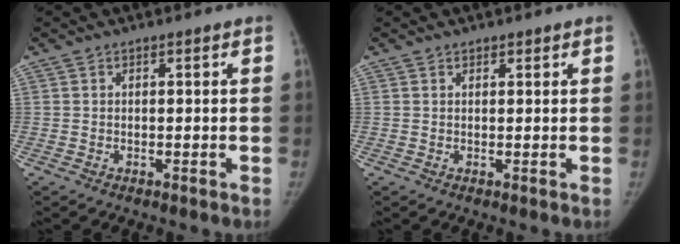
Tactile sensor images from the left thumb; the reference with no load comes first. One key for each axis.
{"total": 0.6, "fx": 0.5, "fy": 0.3, "fz": 0.1, "tx": 0.006, "ty": -0.004, "tz": 0.007}